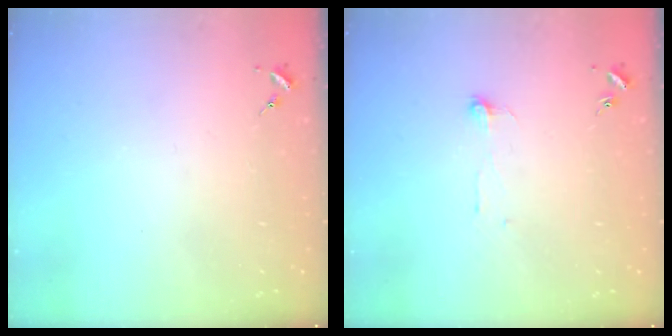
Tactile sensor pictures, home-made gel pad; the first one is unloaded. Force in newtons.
{"total": 4.0, "press": 4.0, "slide": 0.3}